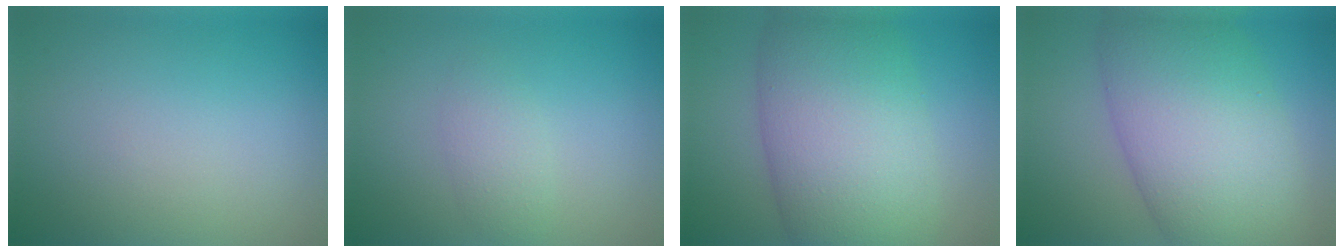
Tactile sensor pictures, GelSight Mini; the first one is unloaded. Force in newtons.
{"total": 1.8, "press": 1.8, "slide": 0.1}
{"total": 12.0, "press": 12.0, "slide": 0.3}
{"total": 11.9, "press": 11.9, "slide": 0.3}